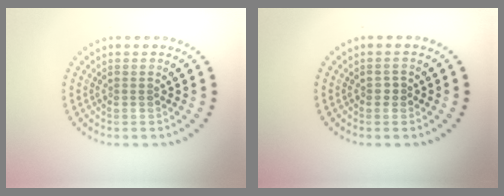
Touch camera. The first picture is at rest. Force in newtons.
{"total": 0.7, "press": 0.7, "slide": 0.1}